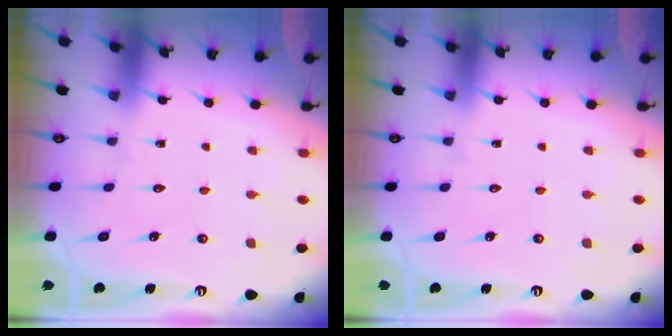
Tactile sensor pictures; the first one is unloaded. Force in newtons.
{"total": 0.0}